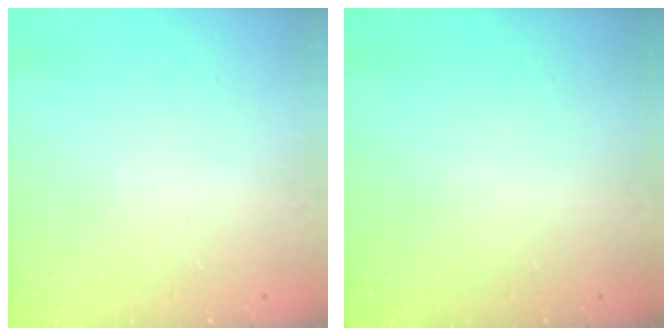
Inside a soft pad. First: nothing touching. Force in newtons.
{"total": 0.0}